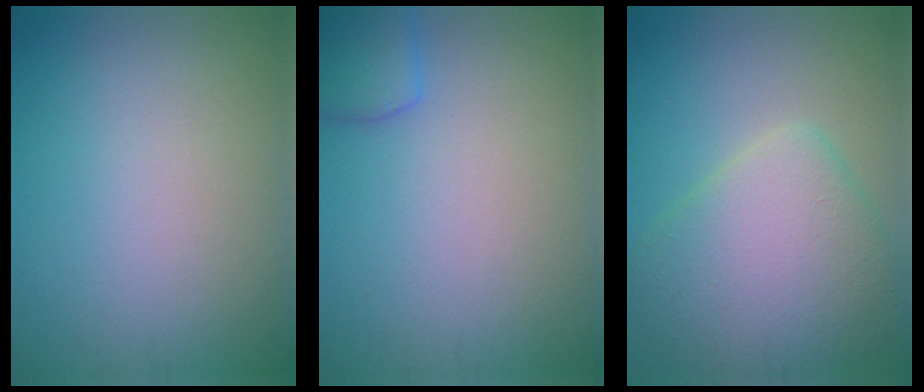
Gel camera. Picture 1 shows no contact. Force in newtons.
{"total": 2.7, "press": 2.7, "slide": 0.1}
{"total": 7.2, "press": 7.2, "slide": 0.3}